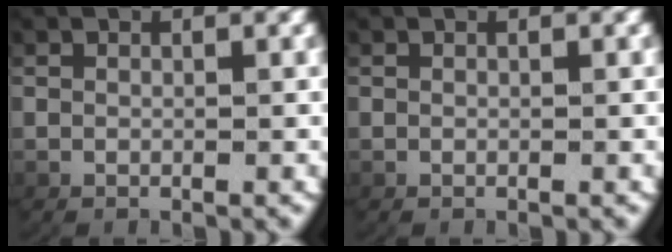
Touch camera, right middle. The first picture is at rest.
{"total": 0.0}